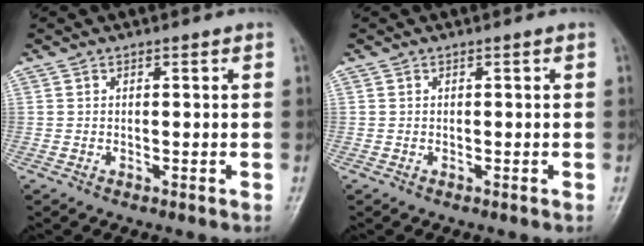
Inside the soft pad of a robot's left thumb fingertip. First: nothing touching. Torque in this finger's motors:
{"motor_torque": [0.03, 0.06, -0.16, -0.10, 0.05]}